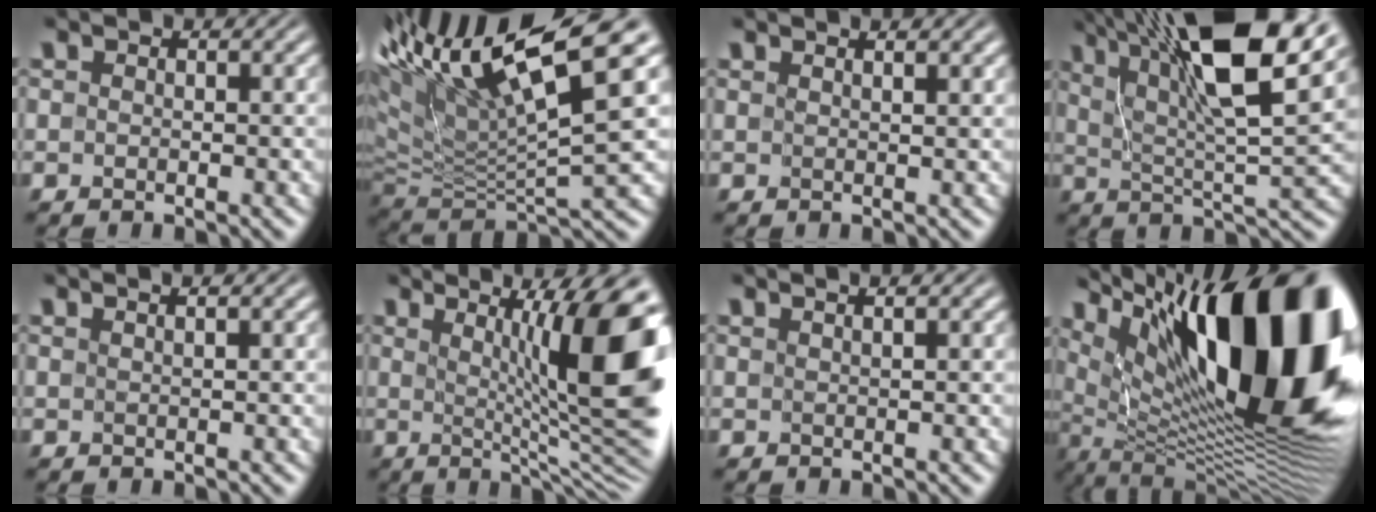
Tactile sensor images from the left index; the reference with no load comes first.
{"total": 13.6, "force": [6.3, 3.1, 11.7], "torque": [-0.215, 0.028, 0.115]}
{"total": 0.9, "force": [0.7, -0.2, 0.5], "torque": [-0.012, 0.003, 0.014]}
{"total": 13.8, "force": [7.5, 2.9, 11.1], "torque": [-0.191, 0.021, 0.129]}
{"total": 1.2, "force": [1.0, 0.0, 0.7], "torque": [-0.014, -0.002, 0.010]}
{"total": 13.2, "force": [2.5, 2.6, 12.7], "torque": [-0.148, -0.005, 0.046]}
{"total": 1.8, "force": [1.4, 0.4, 1.1], "torque": [-0.010, 0.002, 0.002]}
{"total": 20.0, "force": [7.9, 7.6, 16.7], "torque": [-0.227, 0.043, 0.130]}